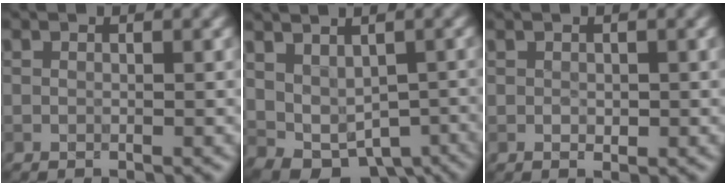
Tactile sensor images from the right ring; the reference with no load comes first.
{"total": 4.7, "force": [-0.5, 3.4, 3.2], "torque": [-0.051, -0.021, 0.014]}
{"total": 0.6, "force": [-0.1, 0.5, 0.3], "torque": [-0.008, 0.001, 0.004]}